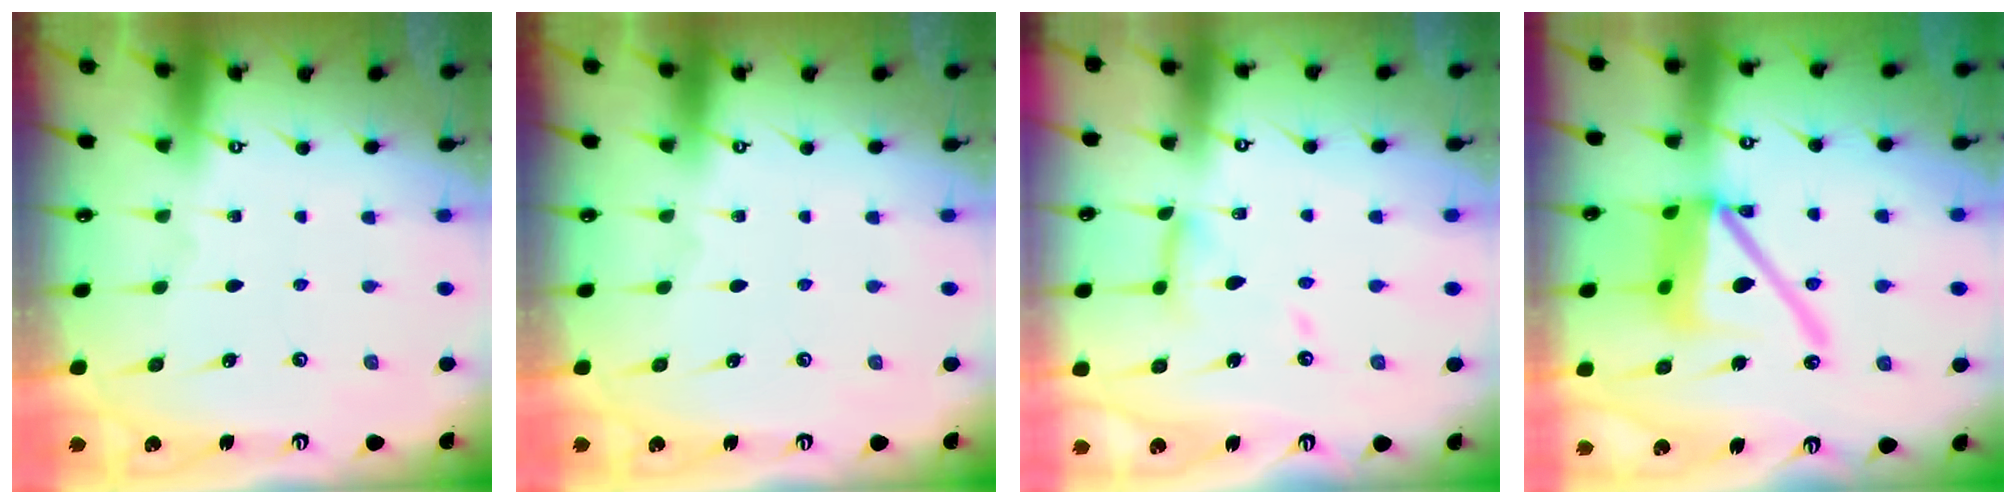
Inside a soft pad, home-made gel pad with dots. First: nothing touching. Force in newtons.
{"total": 0.0}
{"total": 10.3, "press": 10.3, "slide": 0.9}
{"total": 17.4, "press": 17.3, "slide": 1.9}